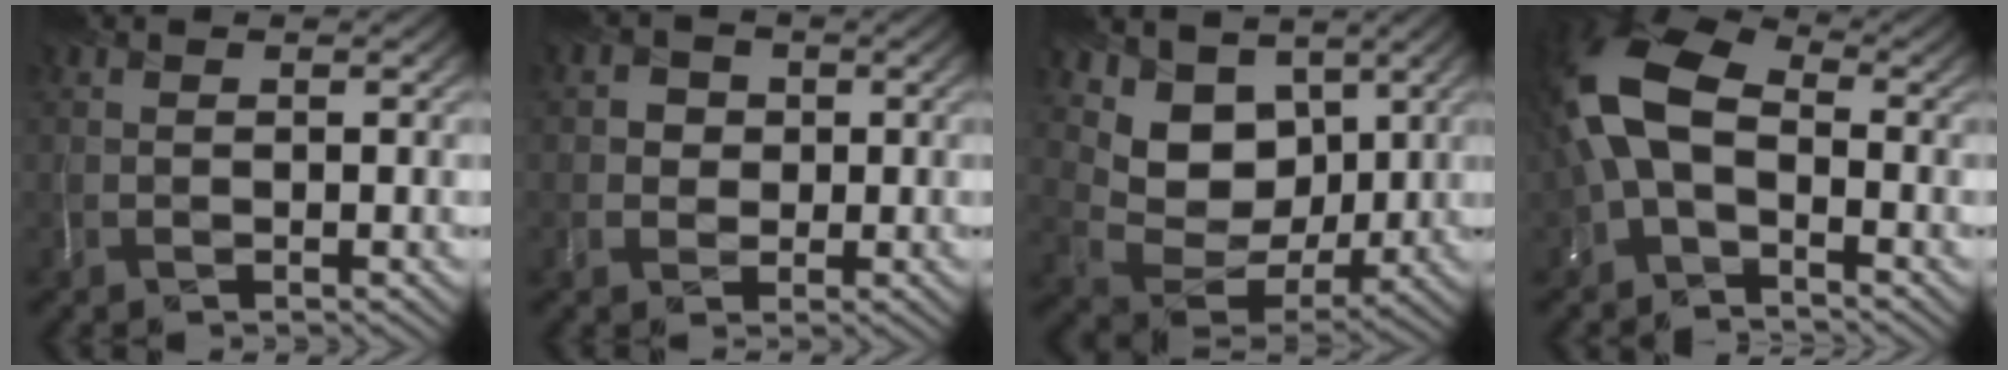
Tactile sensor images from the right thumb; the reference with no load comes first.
{"total": 2.4, "force": [0.2, 2.3, -0.1], "torque": [0.005, -0.005, 0.004]}
{"total": 9.2, "force": [5.1, 6.7, 3.9], "torque": [-0.095, -0.018, 0.091]}
{"total": 10.1, "force": [-0.6, 6.0, 8.1], "torque": [-0.203, 0.011, -0.030]}